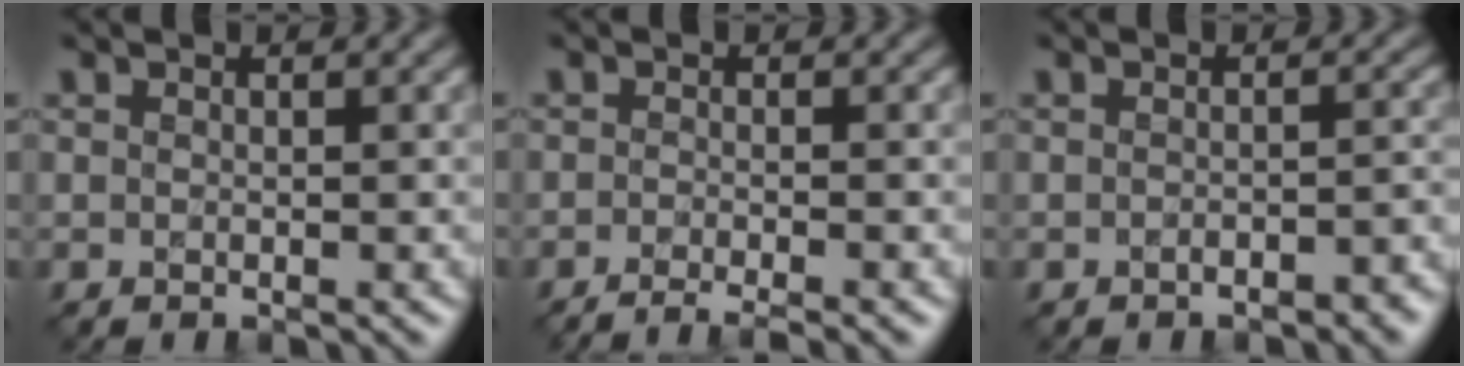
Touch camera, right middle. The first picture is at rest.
{"total": 2.8, "force": [-1.9, 0.5, 2.0], "torque": [-0.018, -0.004, -0.041]}
{"total": 2.4, "force": [-1.4, 0.9, 1.7], "torque": [-0.027, 0.003, -0.017]}